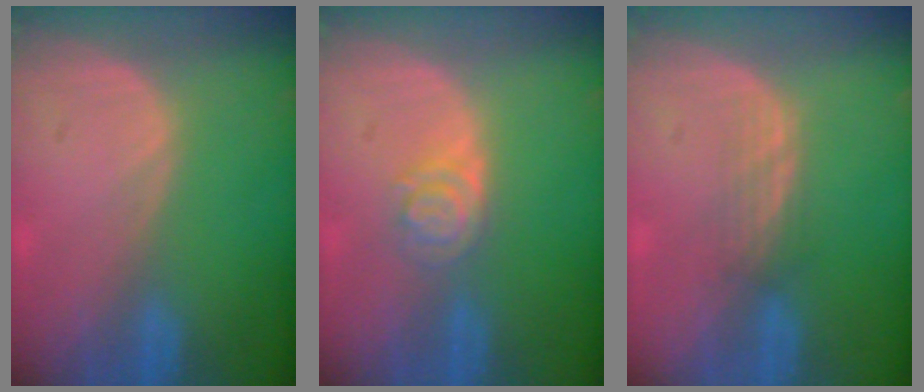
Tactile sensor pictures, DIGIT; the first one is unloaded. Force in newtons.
{"total": 3.9, "press": 3.5, "slide": 1.7}
{"total": 2.4, "press": 2.3, "slide": 0.5}